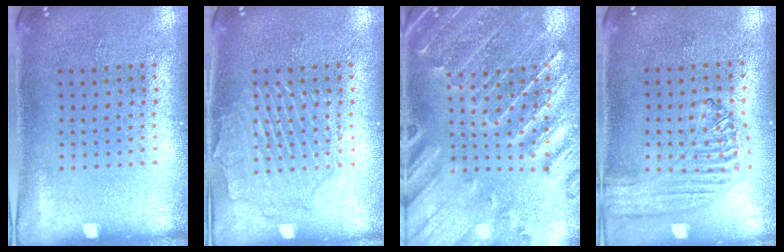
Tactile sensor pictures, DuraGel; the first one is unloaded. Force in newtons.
{"total": 2.1, "press": 2.1, "slide": 0.2}
{"total": 1.6, "press": 1.6, "slide": 0.3}
{"total": 1.3, "press": 1.3, "slide": 0.1}